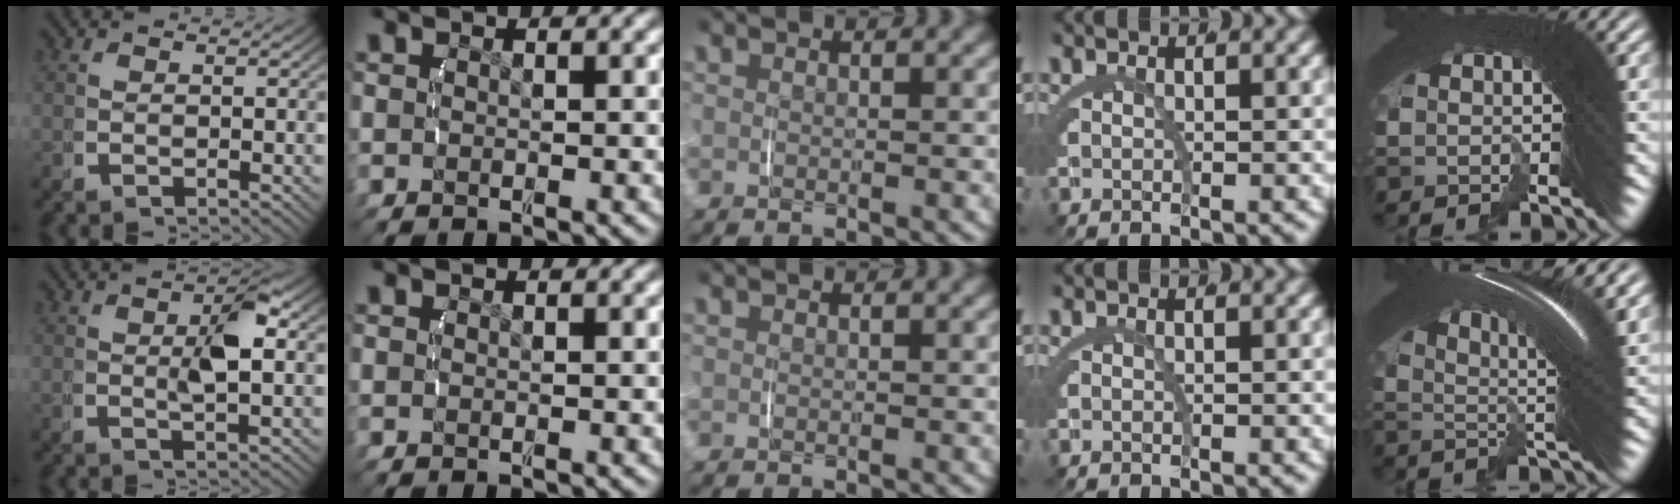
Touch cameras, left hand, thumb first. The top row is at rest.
{"thumb": {"total": 3.8, "force": [0.7, 1.2, 3.6], "torque": [-0.064, 0.005, 0.009]}, "little": {"total": 9.8, "force": [2.7, 3.2, 8.8], "torque": [-0.153, 0.004, 0.034]}}